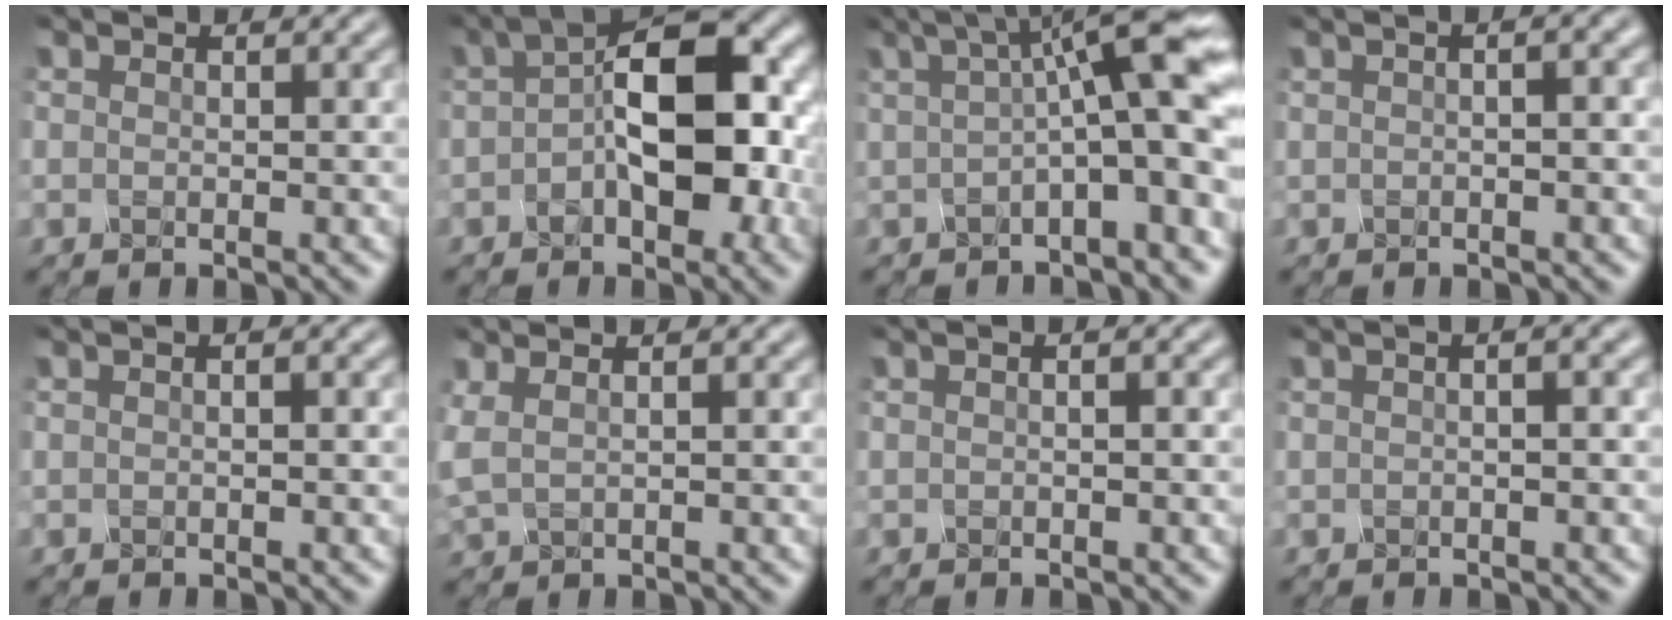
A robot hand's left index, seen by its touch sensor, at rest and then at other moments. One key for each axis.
{"total": 10.3, "fx": -0.9, "fy": 5.0, "fz": 8.9, "tx": -0.128, "ty": 0.018, "tz": -0.029}
{"total": 9.3, "fx": 1.3, "fy": 2.1, "fz": 8.9, "tx": -0.117, "ty": 0.025, "tz": 0.009}
{"total": 4.6, "fx": 1.1, "fy": 2.3, "fz": 3.8, "tx": -0.025, "ty": 0.026, "tz": -0.014}
{"total": 0.6, "fx": 0.0, "fy": 0.2, "fz": 0.6, "tx": -0.015, "ty": 0.001, "tz": -0.003}
{"total": 2.1, "fx": 0.9, "fy": 0.9, "fz": 1.6, "tx": -0.040, "ty": 0.005, "tz": 0.021}
{"total": 1.2, "fx": 0.2, "fy": 0.4, "fz": 1.1, "tx": -0.014, "ty": -0.005, "tz": -0.002}
{"total": 3.6, "fx": 0.9, "fy": 1.8, "fz": 3.0, "tx": -0.021, "ty": 0.020, "tz": -0.014}